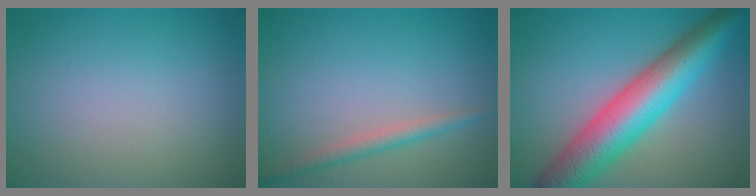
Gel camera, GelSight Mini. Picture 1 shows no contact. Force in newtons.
{"total": 1.8, "press": 1.8, "slide": 0.1}
{"total": 9.7, "press": 9.7, "slide": 0.3}